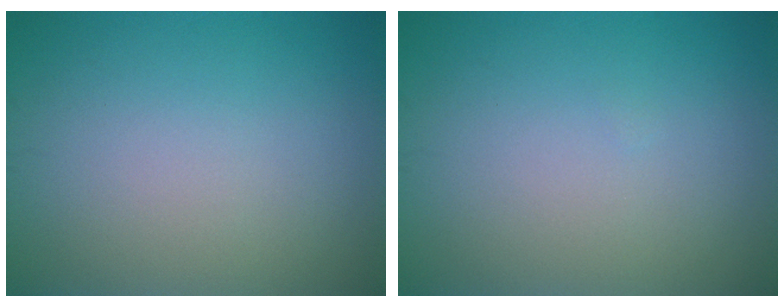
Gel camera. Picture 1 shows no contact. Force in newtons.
{"total": 0.0}